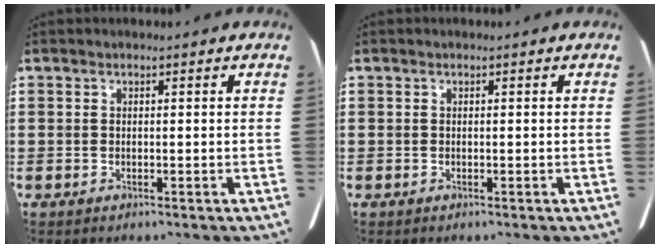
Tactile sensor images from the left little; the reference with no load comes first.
{"total": 0.0}